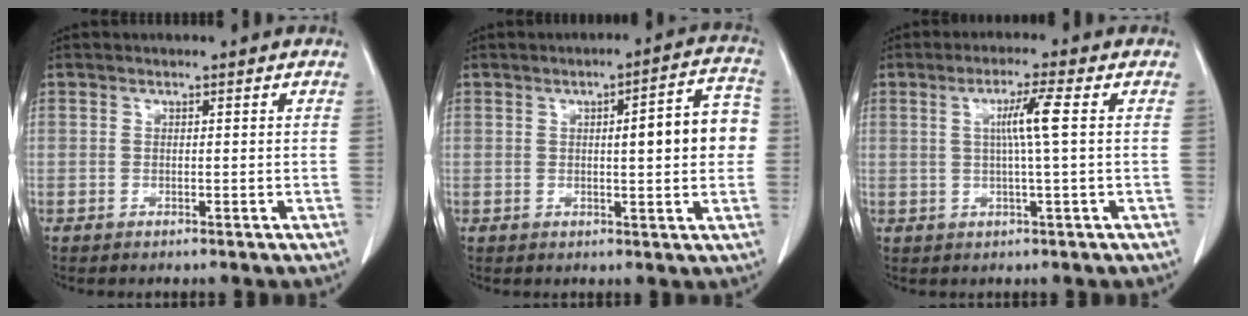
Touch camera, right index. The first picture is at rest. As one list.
[{"total": 8.9, "force": [0.6, 1.7, 8.7], "torque": [-0.110, 0.024, 0.006]}, {"total": 4.9, "force": [0.8, -0.9, 4.8], "torque": [-0.089, 0.002, 0.014]}]